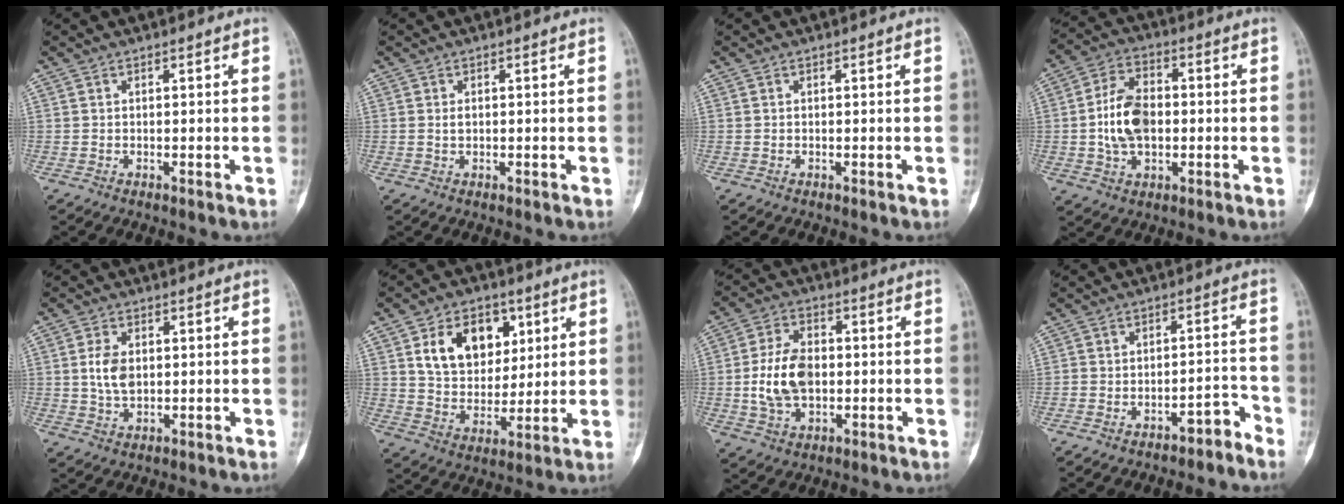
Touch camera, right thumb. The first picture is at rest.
{"total": 0.8, "force": [0.1, 0.5, 0.7], "torque": [-0.009, -0.002, 0.005]}
{"total": 0.0}
{"total": 11.1, "force": [-0.6, 7.1, 8.5], "torque": [-0.143, 0.013, -0.014]}
{"total": 5.6, "force": [0.6, 3.6, 4.3], "torque": [-0.080, -0.003, 0.011]}
{"total": 14.1, "force": [5.2, 10.0, 8.5], "torque": [-0.090, -0.018, 0.095]}
{"total": 11.3, "force": [-0.7, 7.3, 8.7], "torque": [-0.150, 0.008, -0.012]}
{"total": 5.1, "force": [-4.3, 2.1, 1.7], "torque": [-0.012, 0.068, -0.058]}